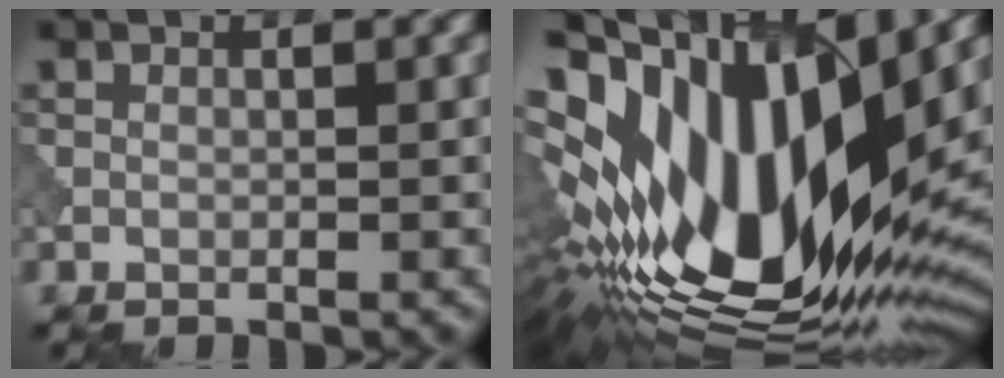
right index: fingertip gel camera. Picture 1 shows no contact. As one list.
[{"total": 19.3, "force": [1.5, 8.2, 17.3], "torque": [-0.321, 0.000, 0.010]}]